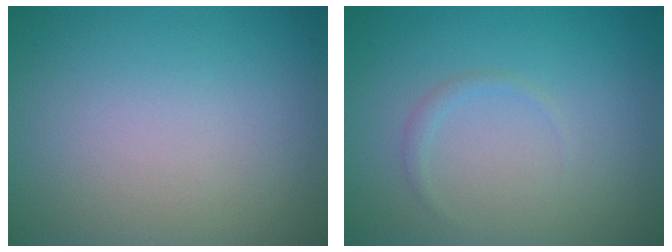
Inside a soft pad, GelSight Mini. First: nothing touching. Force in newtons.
{"total": 0.7, "press": 0.7, "slide": 0.1}